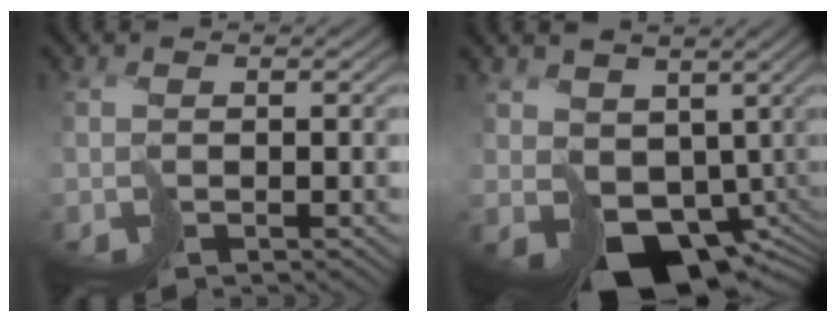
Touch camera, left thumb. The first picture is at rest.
{"total": 9.4, "force": [-0.3, 7.4, 5.8], "torque": [-0.124, -0.034, 0.021]}